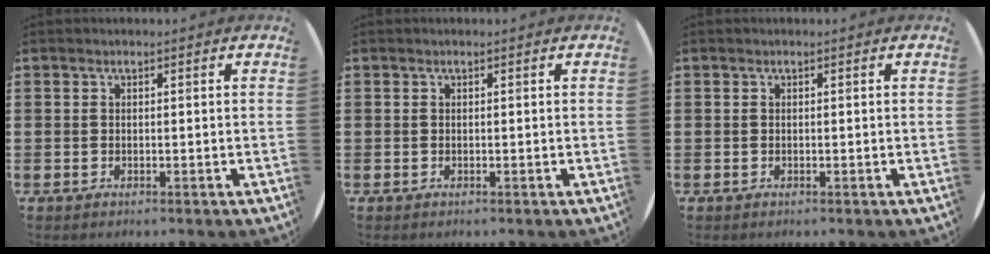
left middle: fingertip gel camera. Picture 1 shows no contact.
{"total": 0.0}
{"total": 0.0}